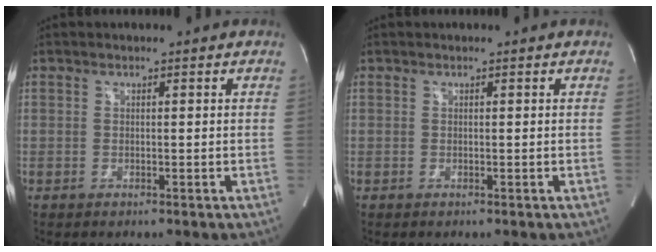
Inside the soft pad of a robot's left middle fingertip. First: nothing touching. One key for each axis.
{"total": 0.0}